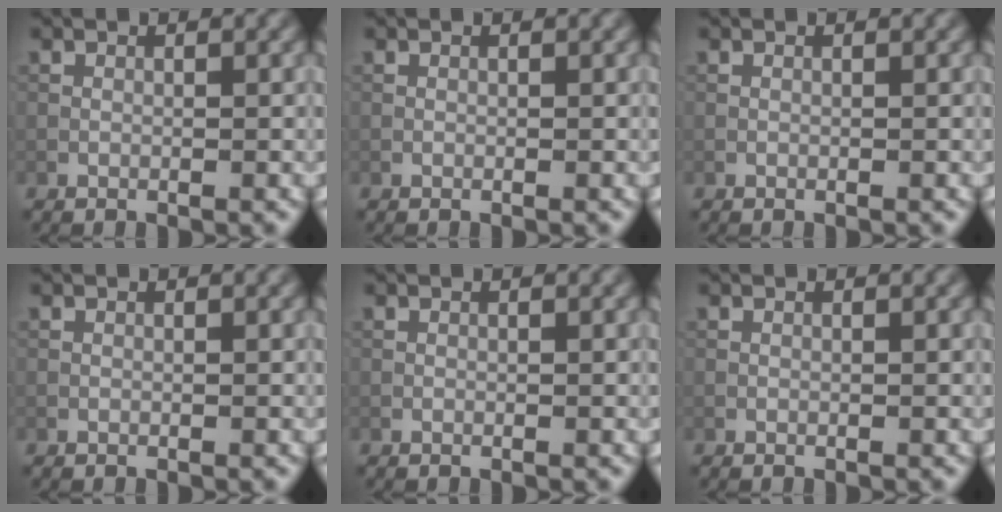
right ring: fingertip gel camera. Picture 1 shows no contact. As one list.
[{"total": 0.0}, {"total": 0.0}, {"total": 0.0}, {"total": 0.0}, {"total": 0.0}]